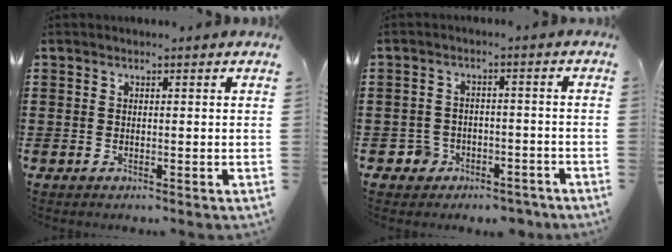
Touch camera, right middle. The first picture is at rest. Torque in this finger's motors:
{"motor_torque": [-0.05, -0.08, 0.11, 0.00]}